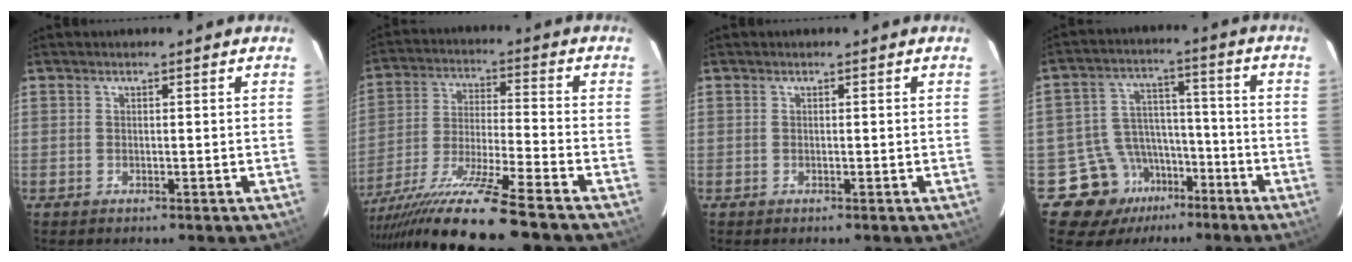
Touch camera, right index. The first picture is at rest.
{"total": 15.3, "force": [-12.6, -1.6, 8.6], "torque": [-0.168, -0.029, -0.224]}
{"total": 0.0}
{"total": 11.2, "force": [-6.4, 9.0, 2.1], "torque": [-0.031, 0.058, -0.086]}